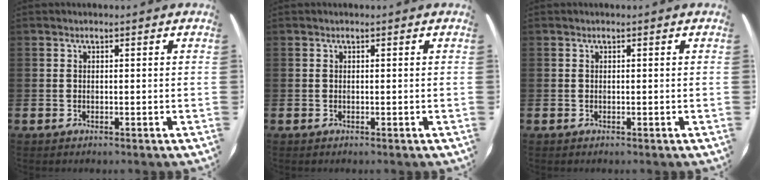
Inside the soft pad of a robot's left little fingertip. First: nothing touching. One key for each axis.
{"total": 0.0}
{"total": 0.0}